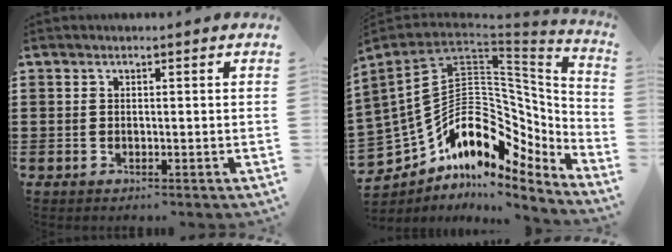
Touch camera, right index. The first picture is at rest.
{"total": 16.3, "force": [-0.7, 12.4, 10.6], "torque": [-0.208, -0.040, -0.013]}